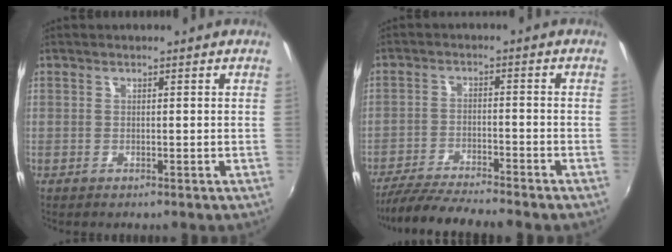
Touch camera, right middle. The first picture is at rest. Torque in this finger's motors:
{"motor_torque": [0.34, -0.45, 0.03, 0.05]}